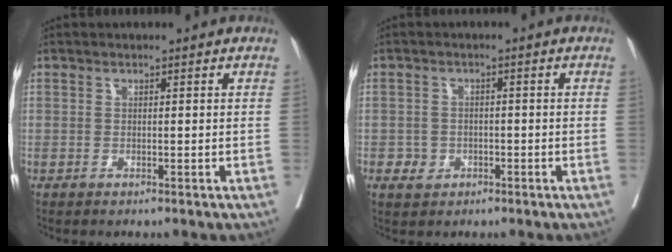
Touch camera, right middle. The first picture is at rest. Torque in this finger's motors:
{"motor_torque": [-0.31, -0.03, -0.07, -0.01]}